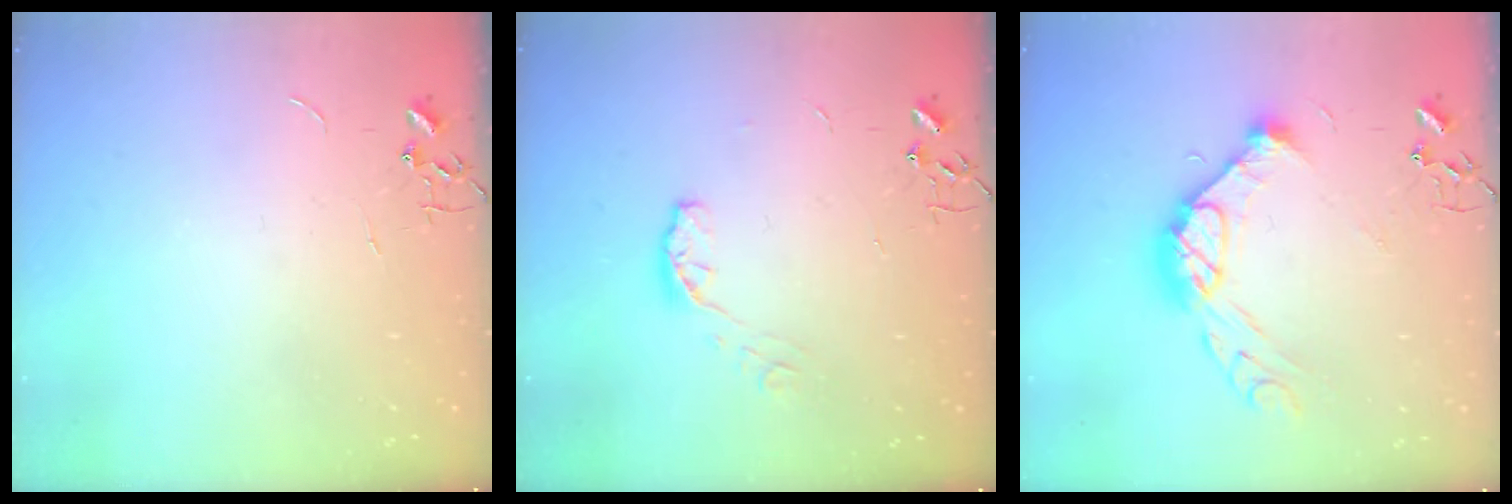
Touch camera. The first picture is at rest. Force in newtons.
{"total": 6.5, "press": 6.5, "slide": 0.5}
{"total": 14.0, "press": 14.0, "slide": 1.2}